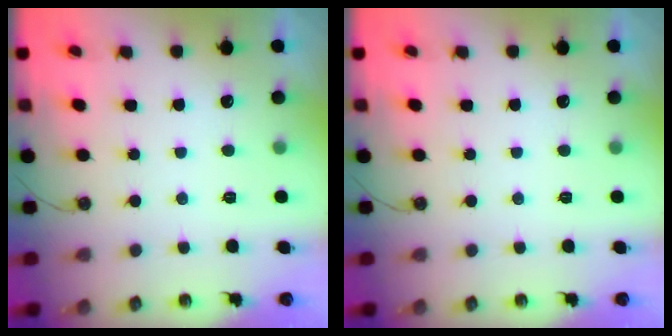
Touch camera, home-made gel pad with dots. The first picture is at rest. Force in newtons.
{"total": 0.0}